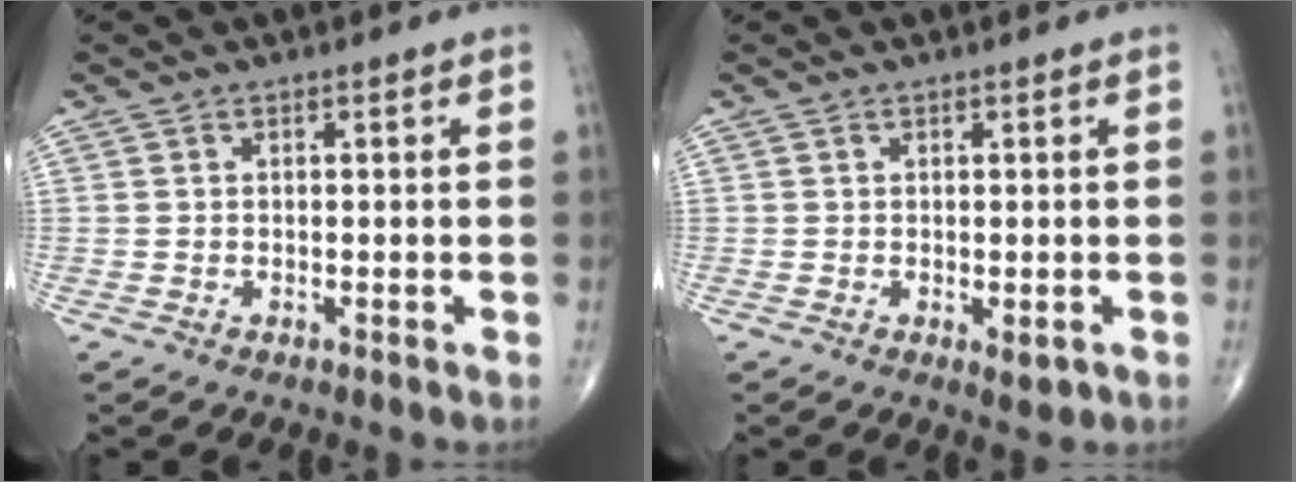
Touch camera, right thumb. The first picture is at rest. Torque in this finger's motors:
{"motor_torque": [-0.64, 0.07, -0.08, 0.12, -0.03]}